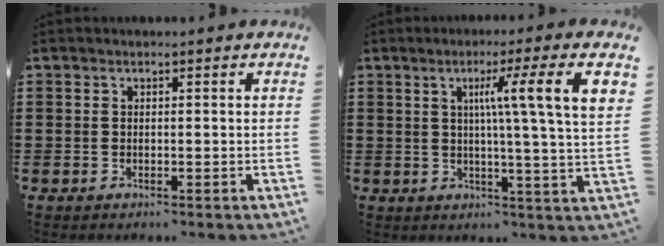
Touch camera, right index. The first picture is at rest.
{"total": 9.3, "force": [3.1, -0.7, 8.8], "torque": [-0.156, -0.005, 0.040]}